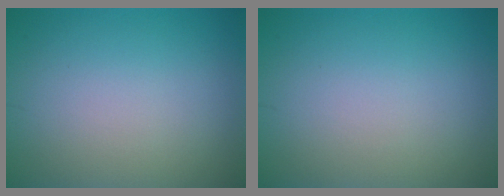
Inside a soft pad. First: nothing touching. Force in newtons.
{"total": 0.0}